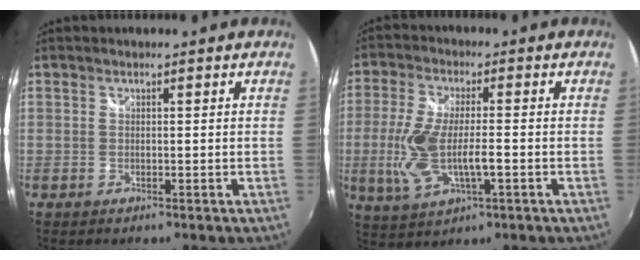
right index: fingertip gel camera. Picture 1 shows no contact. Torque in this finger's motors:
{"motor_torque": [0.31, -0.06, 0.60, 0.15]}